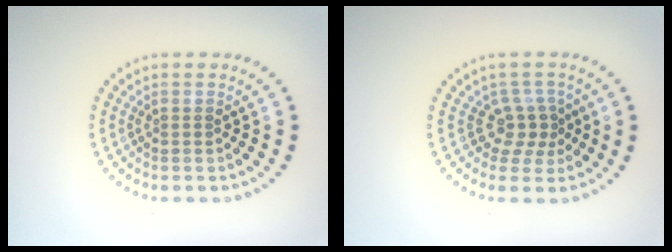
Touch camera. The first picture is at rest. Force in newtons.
{"total": 2.5, "press": 1.7, "slide": 1.9}